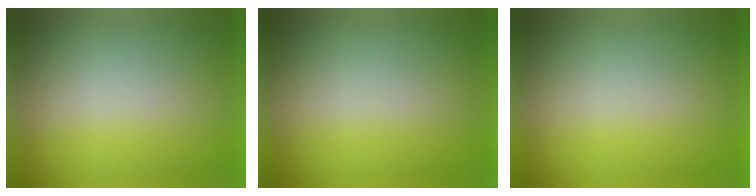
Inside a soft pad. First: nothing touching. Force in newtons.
{"total": 0.0}
{"total": 0.0}